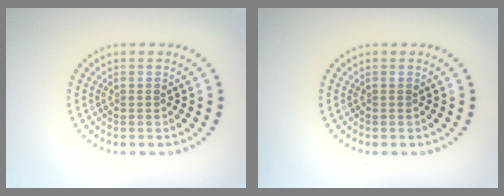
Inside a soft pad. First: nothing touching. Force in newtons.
{"total": 0.0}